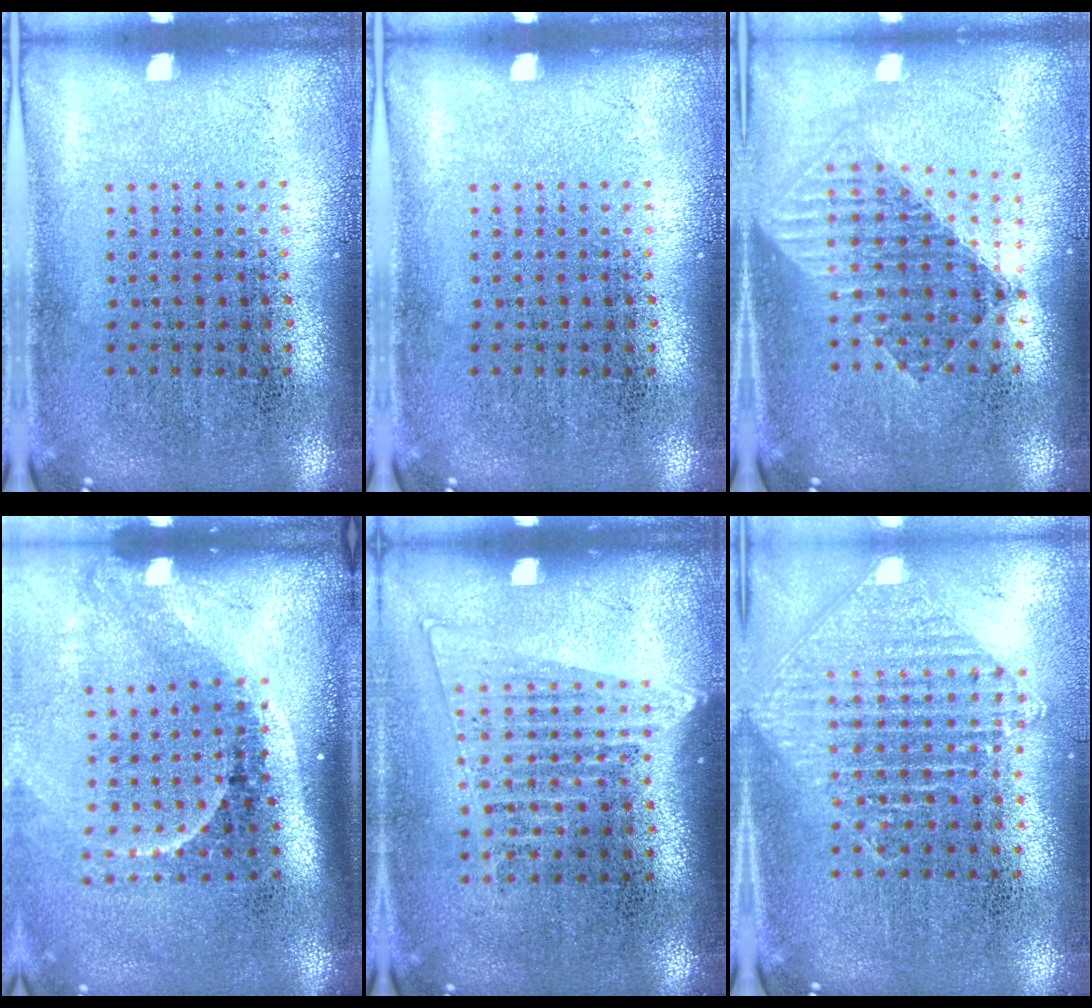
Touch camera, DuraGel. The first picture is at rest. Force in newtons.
{"total": 0.0}
{"total": 1.5, "press": 1.3, "slide": 0.7}
{"total": 2.2, "press": 1.4, "slide": 1.6}
{"total": 1.4, "press": 1.2, "slide": 0.7}
{"total": 1.0, "press": 1.0, "slide": 0.2}